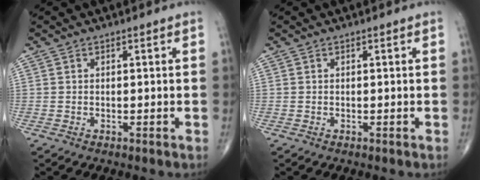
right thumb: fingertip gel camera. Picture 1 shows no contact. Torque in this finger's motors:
{"motor_torque": [0.02, -0.01, -0.01, 0.00, 0.01]}